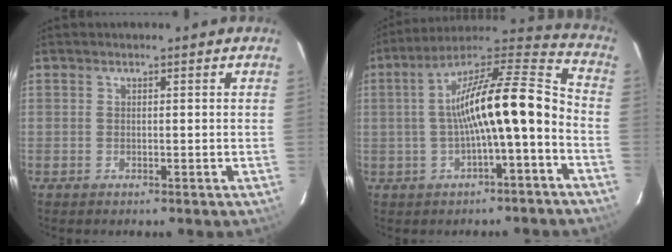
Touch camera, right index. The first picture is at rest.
{"total": 16.8, "force": [-3.1, 3.1, 16.2], "torque": [-0.265, 0.032, -0.050]}